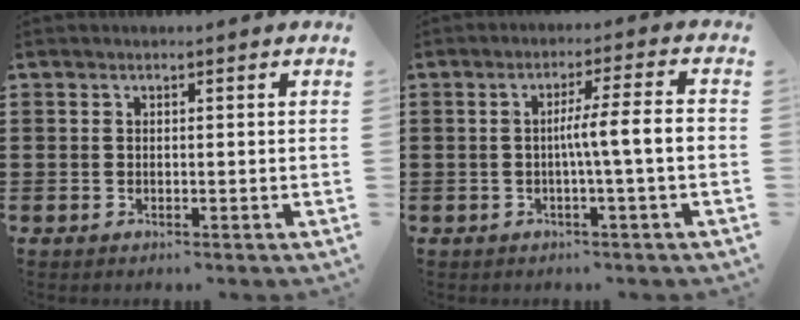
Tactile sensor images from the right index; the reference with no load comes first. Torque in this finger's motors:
{"motor_torque": [1.50, -0.55, 0.69, 0.19]}